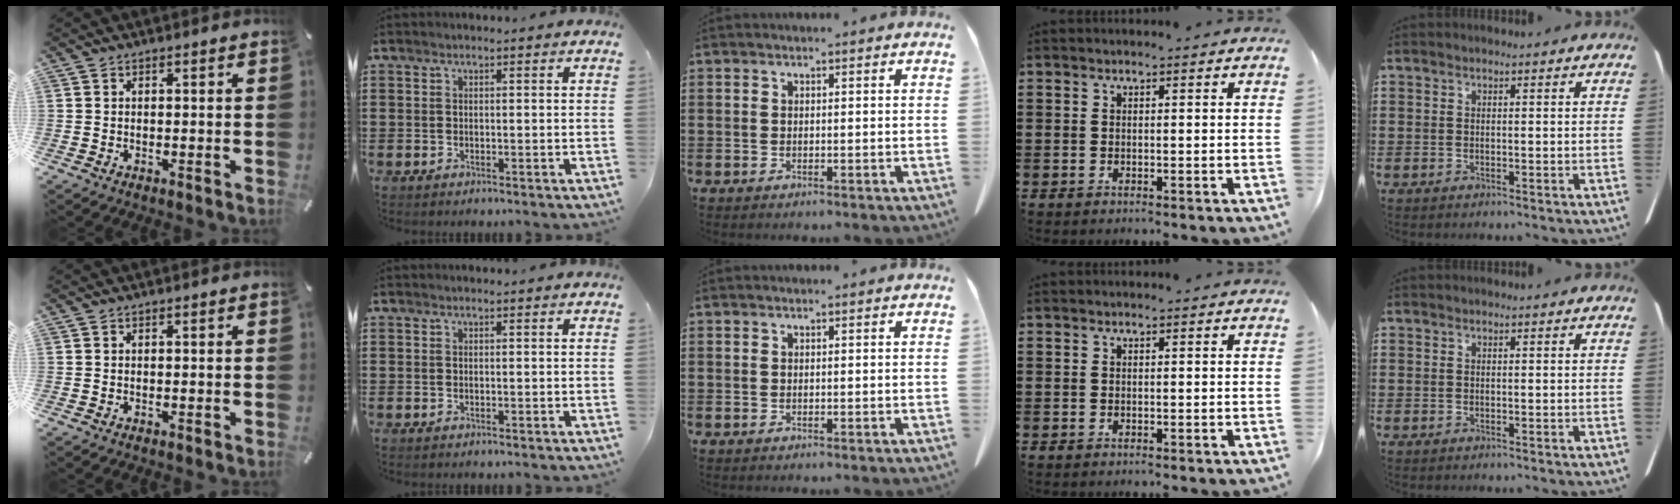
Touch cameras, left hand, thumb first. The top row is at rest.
{}